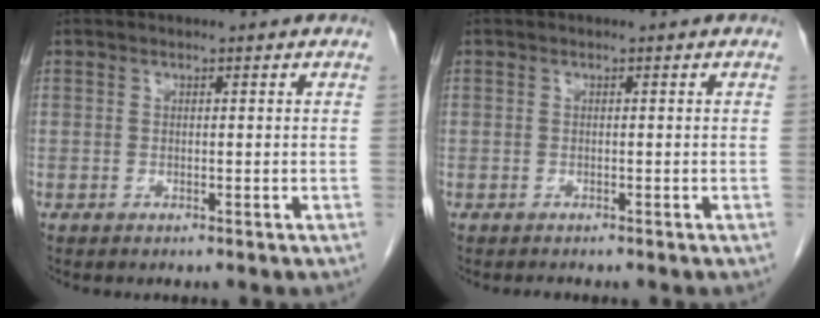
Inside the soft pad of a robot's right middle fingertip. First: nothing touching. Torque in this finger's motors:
{"motor_torque": [-0.47, -0.48, -0.22, -0.04]}